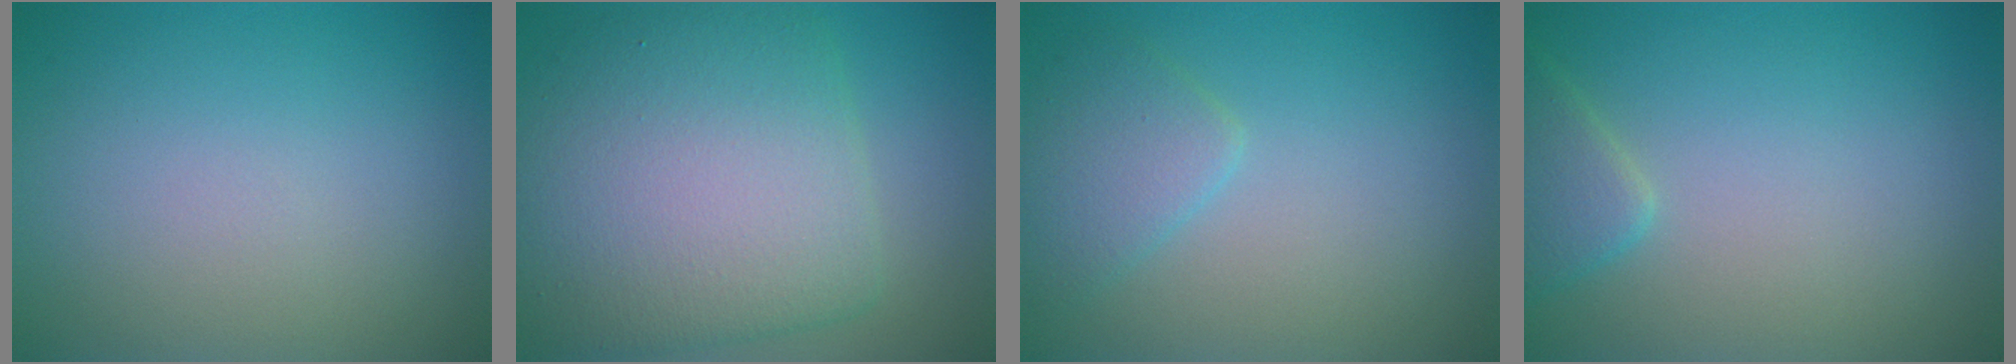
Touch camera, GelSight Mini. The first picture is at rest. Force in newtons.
{"total": 10.2, "press": 10.2, "slide": 0.4}
{"total": 2.6, "press": 2.6, "slide": 0.1}
{"total": 2.4, "press": 2.3, "slide": 0.1}